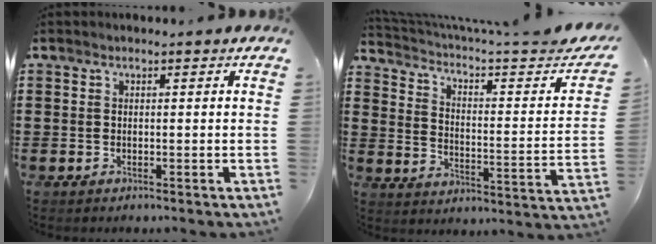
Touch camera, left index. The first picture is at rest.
{"total": 4.0, "force": [2.5, 0.6, 3.1], "torque": [-0.067, -0.030, 0.031]}